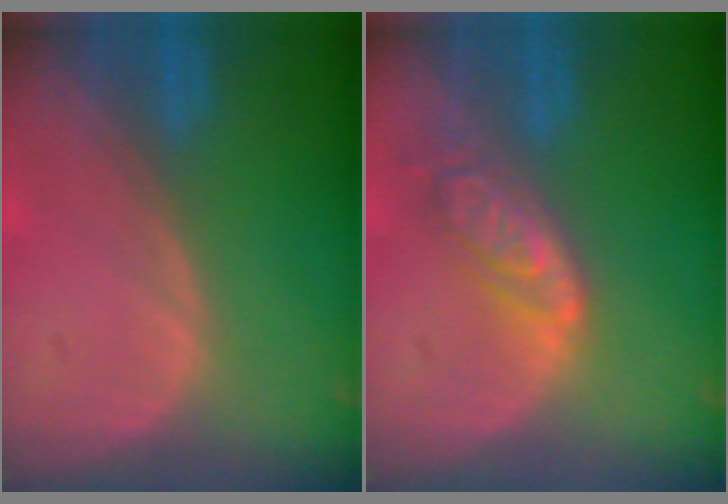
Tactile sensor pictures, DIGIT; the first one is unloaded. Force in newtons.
{"total": 6.2, "press": 5.5, "slide": 2.8}